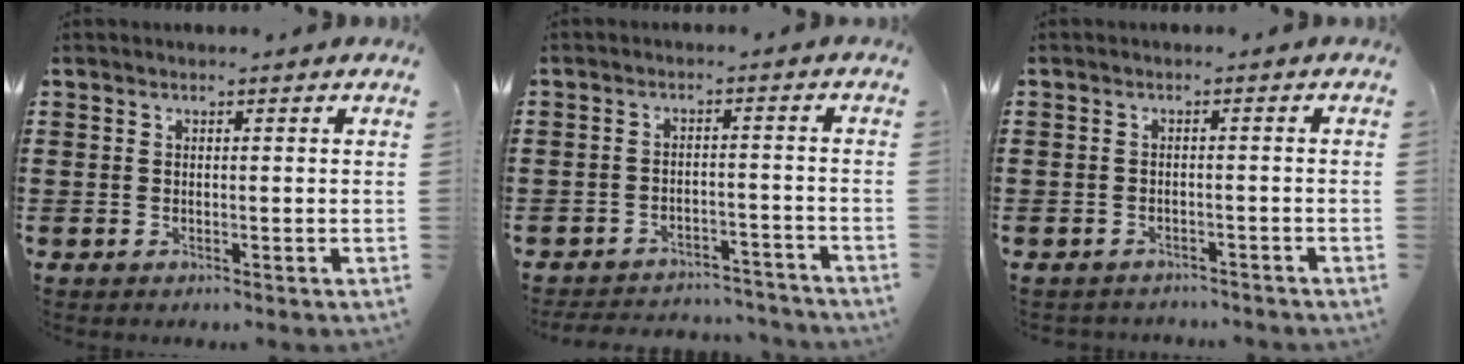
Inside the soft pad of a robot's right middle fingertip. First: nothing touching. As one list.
[{"total": 3.7, "force": [-3.7, 0.3, 0.0], "torque": [-0.004, 0.004, -0.078]}, {"total": 1.4, "force": [-1.4, 0.1, 0.0], "torque": [-0.004, 0.000, -0.030]}]